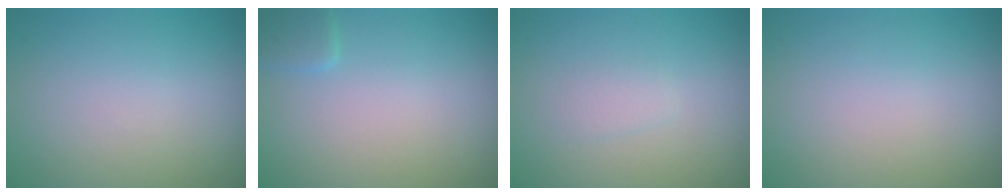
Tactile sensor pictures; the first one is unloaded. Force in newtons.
{"total": 1.5, "press": 1.5, "slide": 0.1}
{"total": 0.9, "press": 0.9, "slide": 0.0}
{"total": 0.0}